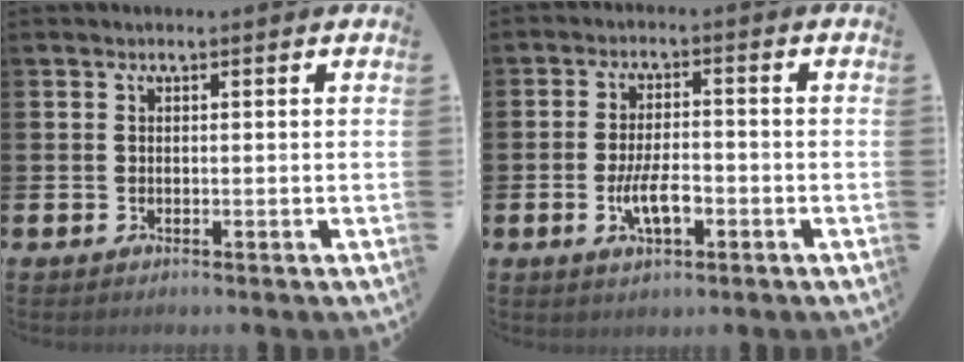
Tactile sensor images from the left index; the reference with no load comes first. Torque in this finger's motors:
{"motor_torque": [0.42, 0.32, 0.21, 0.21]}